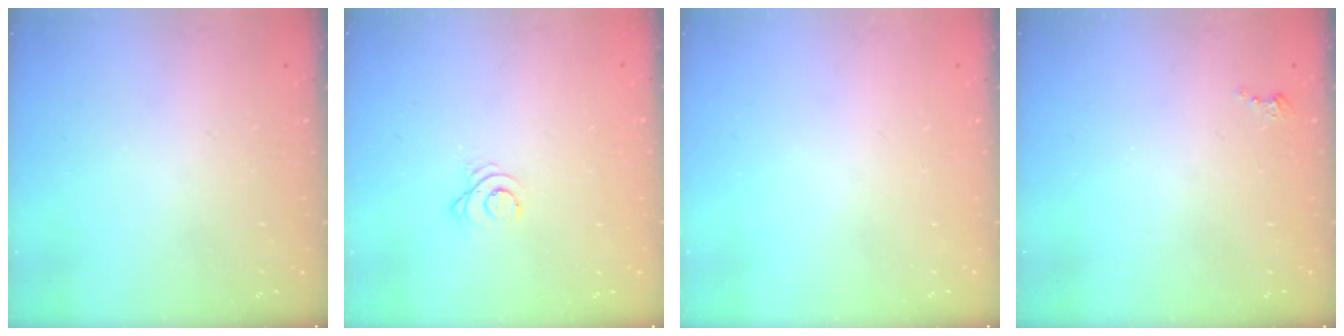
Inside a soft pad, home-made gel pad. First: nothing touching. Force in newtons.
{"total": 2.7, "press": 2.7, "slide": 0.3}
{"total": 0.0}
{"total": 2.3, "press": 2.3, "slide": 0.3}